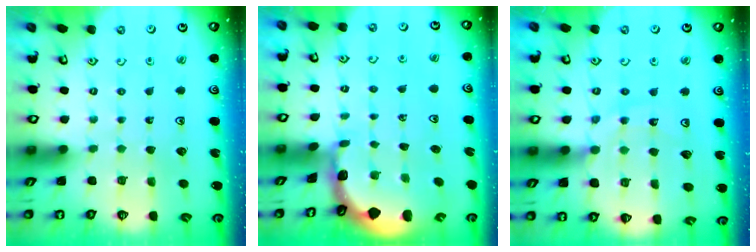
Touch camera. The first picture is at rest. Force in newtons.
{"total": 1.1, "press": 1.1, "slide": 0.2}
{"total": 12.6, "press": 12.5, "slide": 1.6}